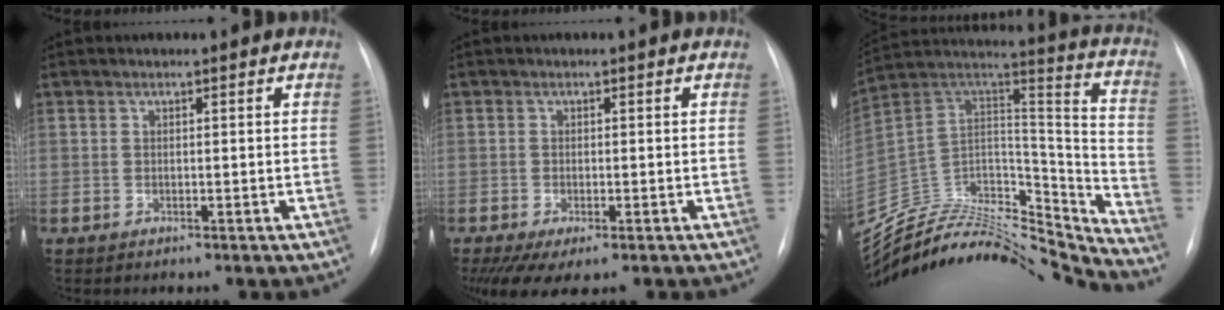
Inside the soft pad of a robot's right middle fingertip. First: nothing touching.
{"total": 6.2, "force": [-4.1, 1.9, 4.3], "torque": [-0.067, -0.015, -0.064]}
{"total": 31.5, "force": [-30.0, 4.9, 8.5], "torque": [-0.150, 0.009, -0.469]}